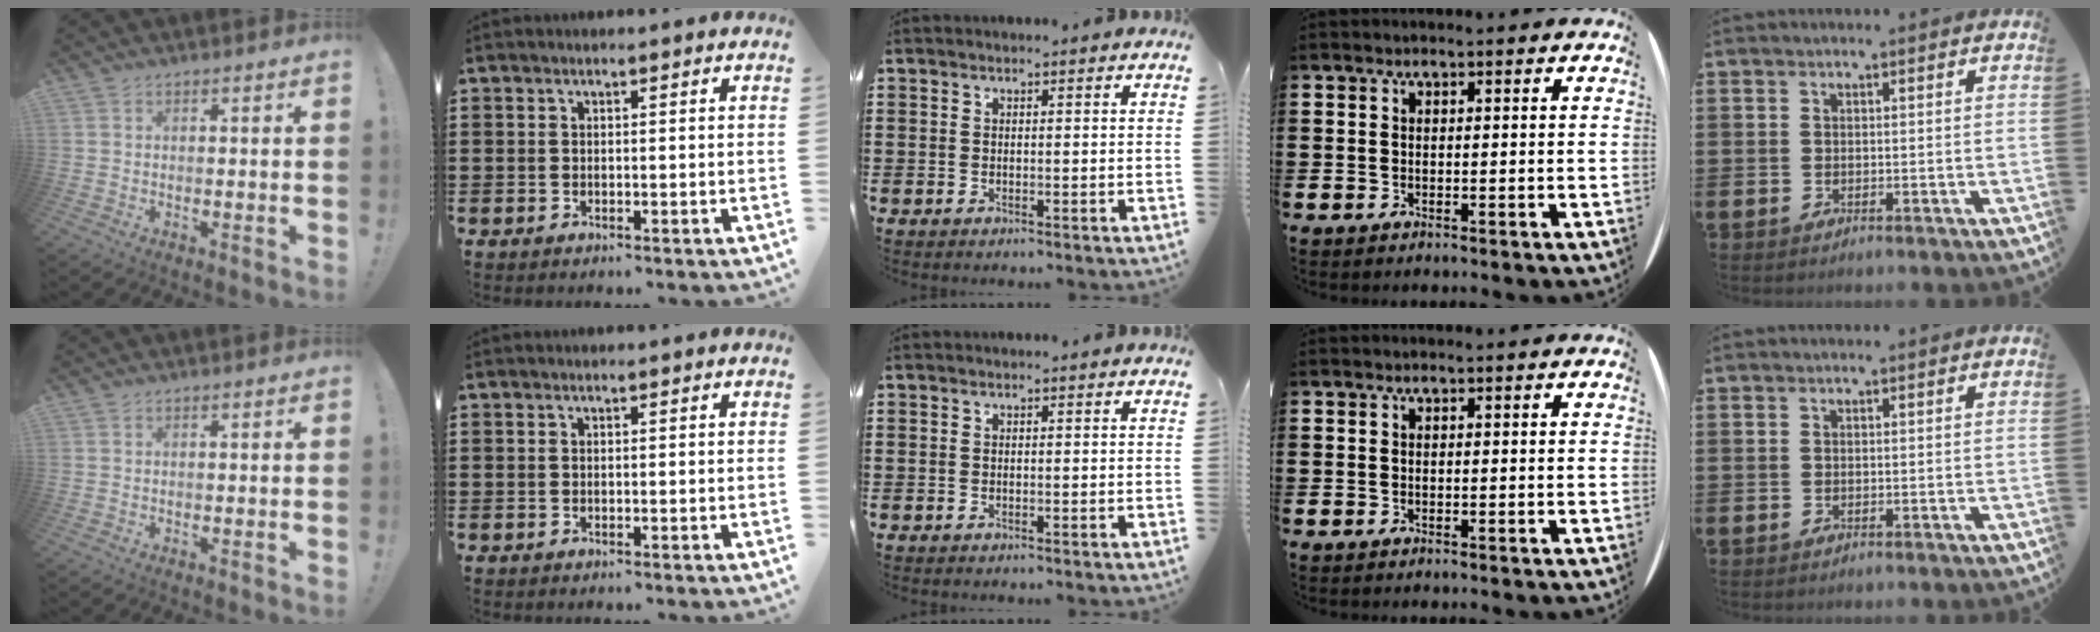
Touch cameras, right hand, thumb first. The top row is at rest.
{}